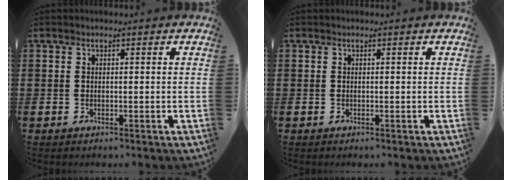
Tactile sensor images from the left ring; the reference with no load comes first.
{"total": 0.0}